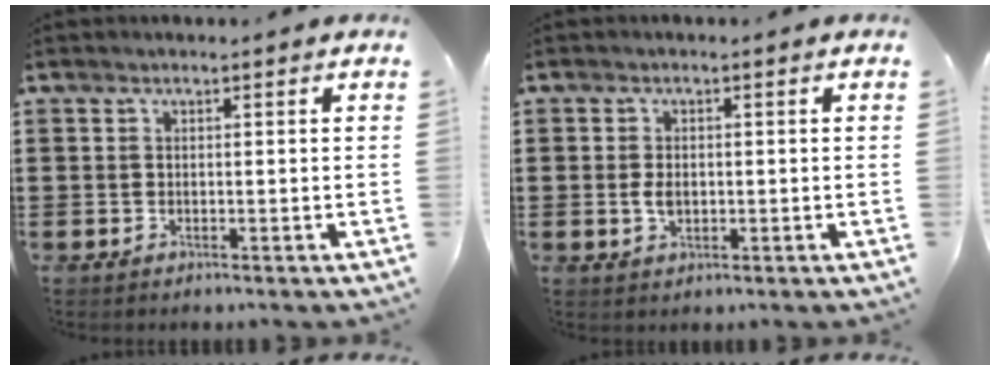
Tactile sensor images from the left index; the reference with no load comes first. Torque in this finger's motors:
{"motor_torque": [0.47, 0.40, 0.08, 0.03]}